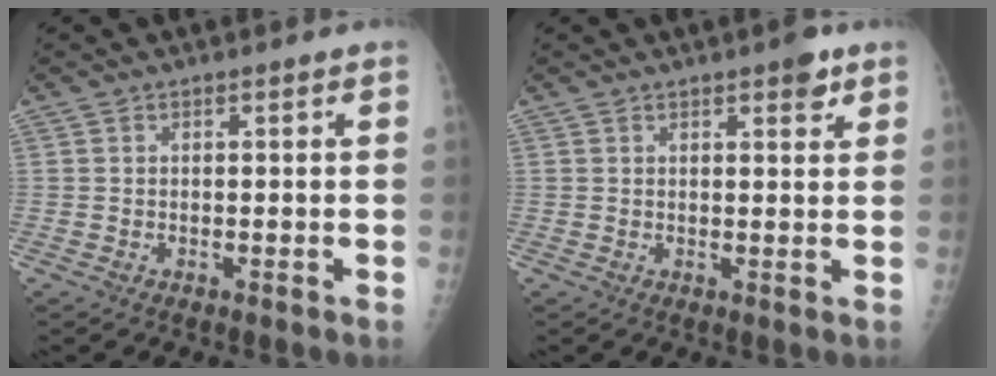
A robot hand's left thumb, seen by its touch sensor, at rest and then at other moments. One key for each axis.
{"total": 3.4, "fx": 2.1, "fy": 1.2, "fz": 2.3, "tx": -0.021, "ty": -0.008, "tz": 0.024}